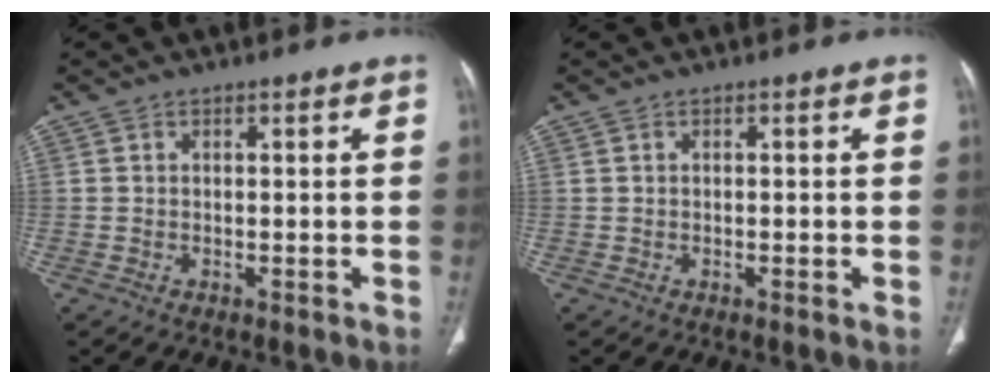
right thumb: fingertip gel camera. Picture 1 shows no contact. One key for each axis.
{"total": 0.6, "fx": -0.1, "fy": 0.1, "fz": 0.5, "tx": -0.007, "ty": 0.000, "tz": -0.001}